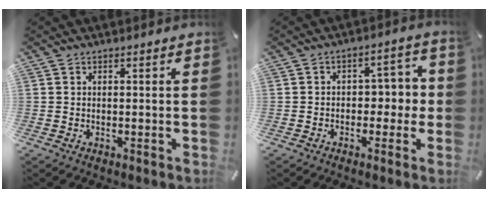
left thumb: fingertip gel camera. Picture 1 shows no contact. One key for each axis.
{"total": 5.8, "fx": -0.9, "fy": 4.1, "fz": 4.0, "tx": -0.052, "ty": 0.011, "tz": -0.025}